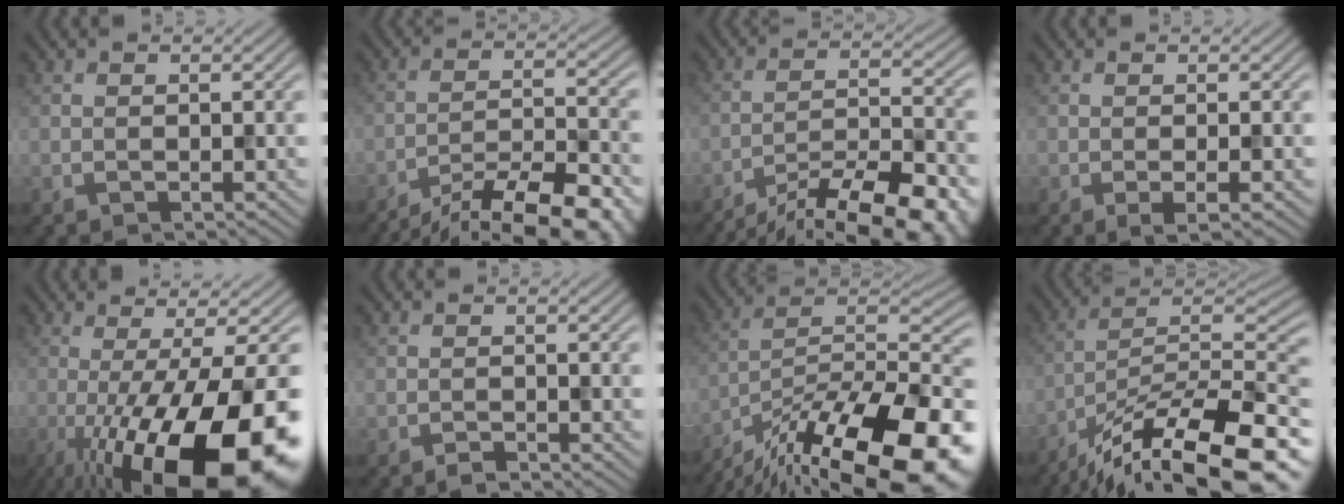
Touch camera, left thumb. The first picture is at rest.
{"total": 15.5, "force": [-12.9, 3.5, 8.0], "torque": [-0.130, -0.019, -0.180]}
{"total": 17.1, "force": [-14.1, 4.1, 8.7], "torque": [-0.128, -0.016, -0.201]}
{"total": 2.0, "force": [-0.5, 0.3, 2.0], "torque": [-0.035, -0.002, -0.012]}
{"total": 20.2, "force": [-6.7, 5.5, 18.3], "torque": [-0.240, -0.017, -0.107]}
{"total": 0.9, "force": [-0.9, 0.1, 0.4], "torque": [-0.006, 0.001, -0.018]}
{"total": 20.6, "force": [-15.1, 6.4, 12.5], "torque": [-0.187, -0.027, -0.234]}
{"total": 19.4, "force": [-13.9, 5.5, 12.4], "torque": [-0.189, -0.029, -0.228]}